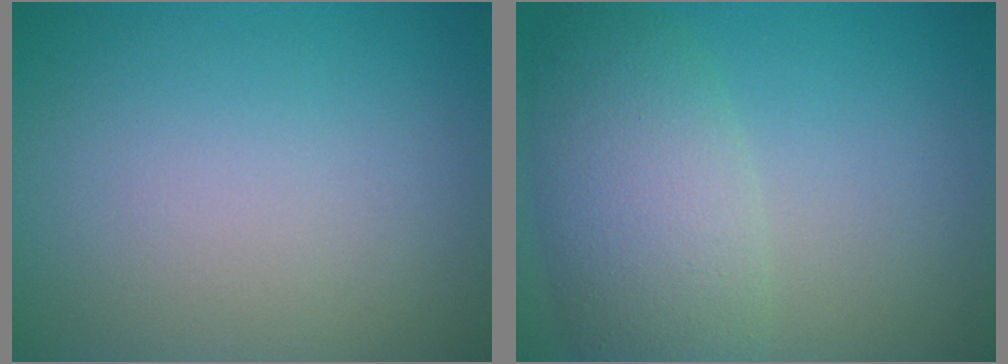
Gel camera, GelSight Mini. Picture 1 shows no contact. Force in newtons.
{"total": 6.4, "press": 6.4, "slide": 0.3}